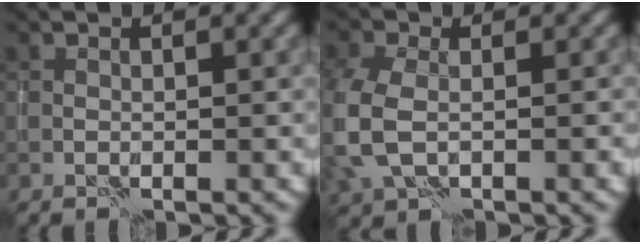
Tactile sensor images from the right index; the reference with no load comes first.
{"total": 5.7, "force": [-1.0, 3.6, 4.4], "torque": [-0.121, -0.003, -0.025]}